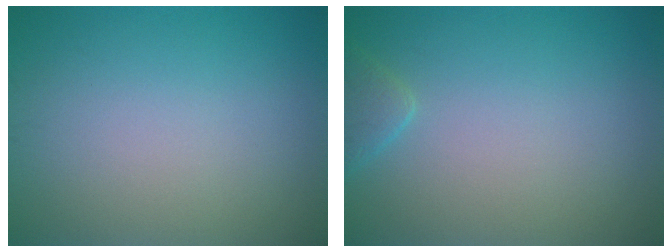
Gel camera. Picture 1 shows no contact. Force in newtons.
{"total": 1.6, "press": 1.6, "slide": 0.1}